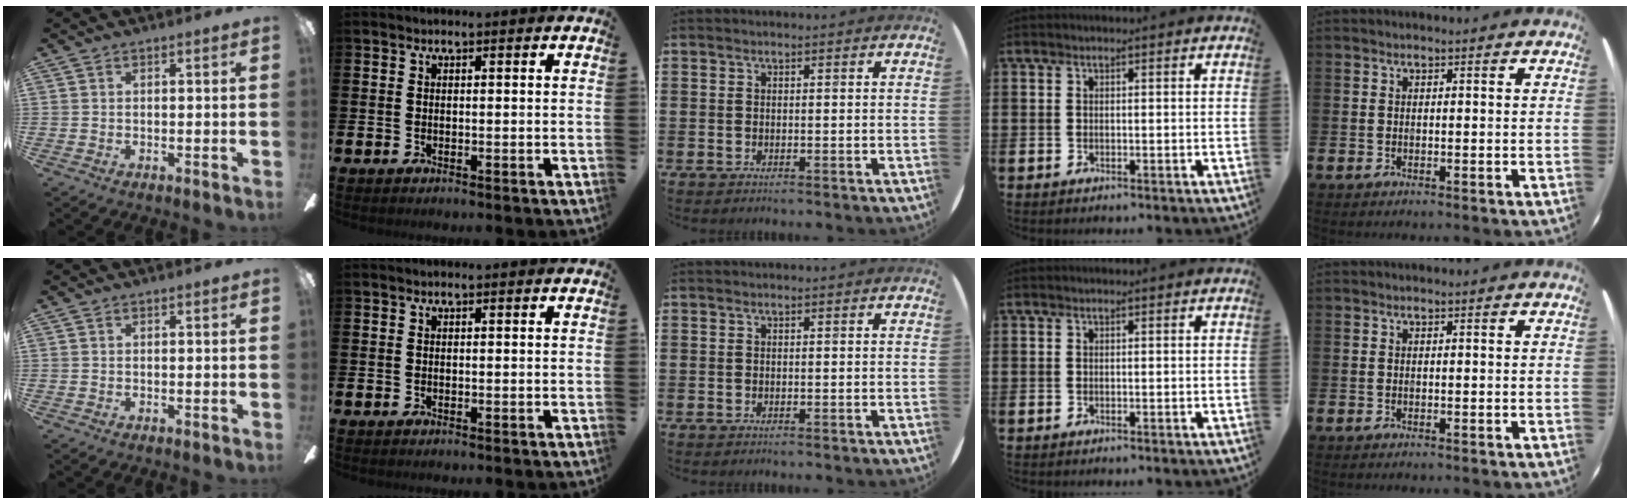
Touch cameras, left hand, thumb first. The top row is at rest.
{}